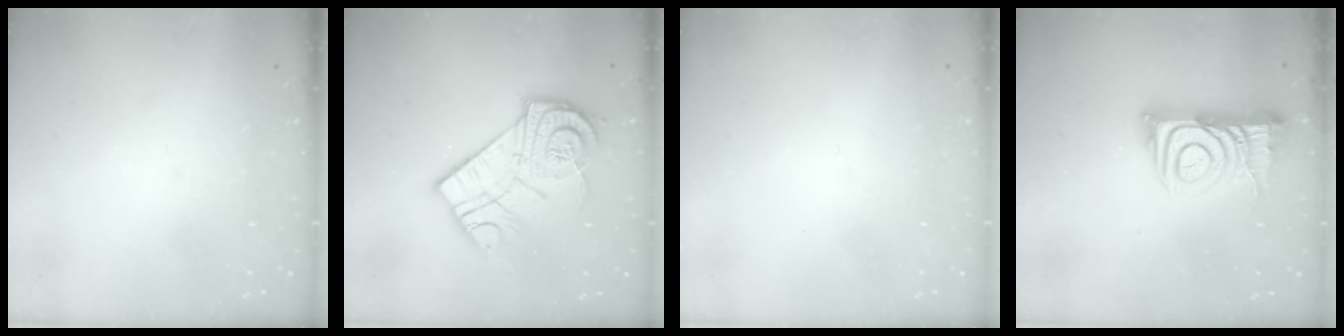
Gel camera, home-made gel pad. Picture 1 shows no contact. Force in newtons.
{"total": 16.0, "press": 16.0, "slide": 1.2}
{"total": 1.7, "press": 1.7, "slide": 0.1}
{"total": 12.1, "press": 12.0, "slide": 0.9}